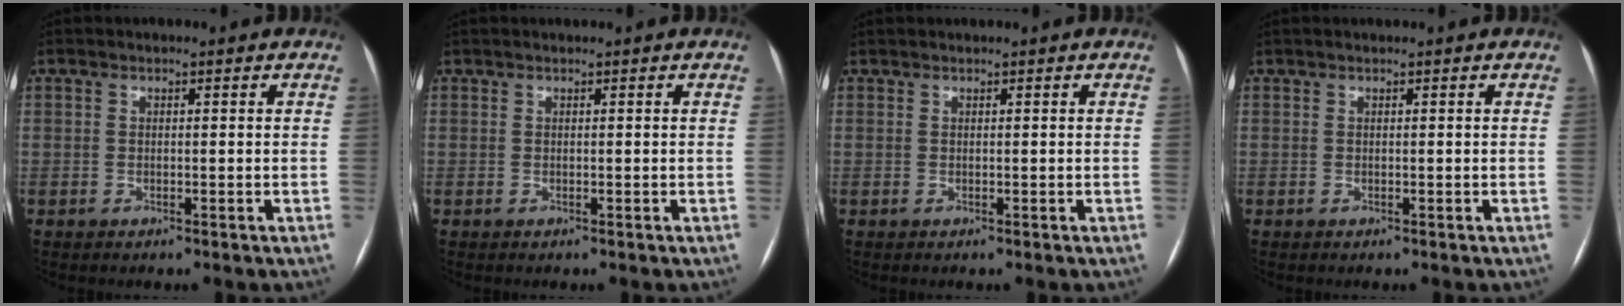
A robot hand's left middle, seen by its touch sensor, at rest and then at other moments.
{"total": 0.0}
{"total": 0.0}
{"total": 0.0}